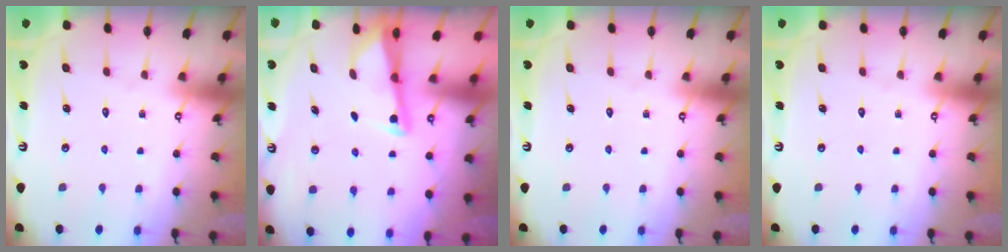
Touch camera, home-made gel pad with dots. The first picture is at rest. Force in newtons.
{"total": 3.1, "press": 3.1, "slide": 0.3}
{"total": 0.0}
{"total": 0.0}